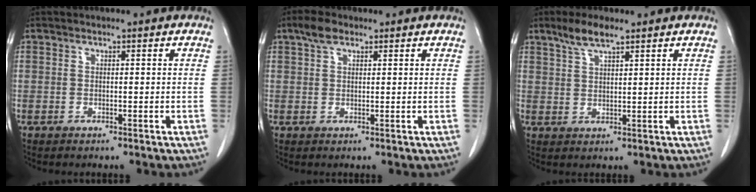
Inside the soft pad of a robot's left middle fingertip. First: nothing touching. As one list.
[{"total": 2.7, "force": [1.8, 1.3, 1.6], "torque": [-0.037, 0.010, 0.034]}, {"total": 4.4, "force": [3.2, 0.7, 2.9], "torque": [-0.063, 0.004, 0.065]}]